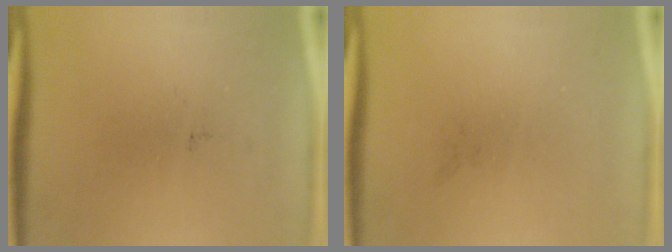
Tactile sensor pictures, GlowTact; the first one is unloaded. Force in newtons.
{"total": 0.0}